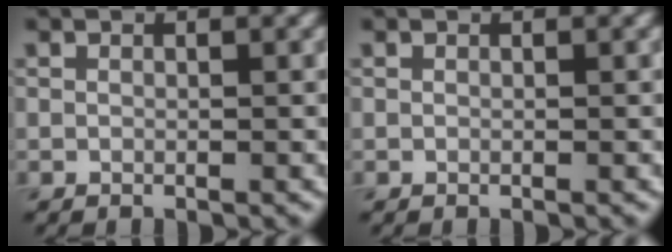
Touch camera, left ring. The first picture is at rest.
{"total": 0.0}